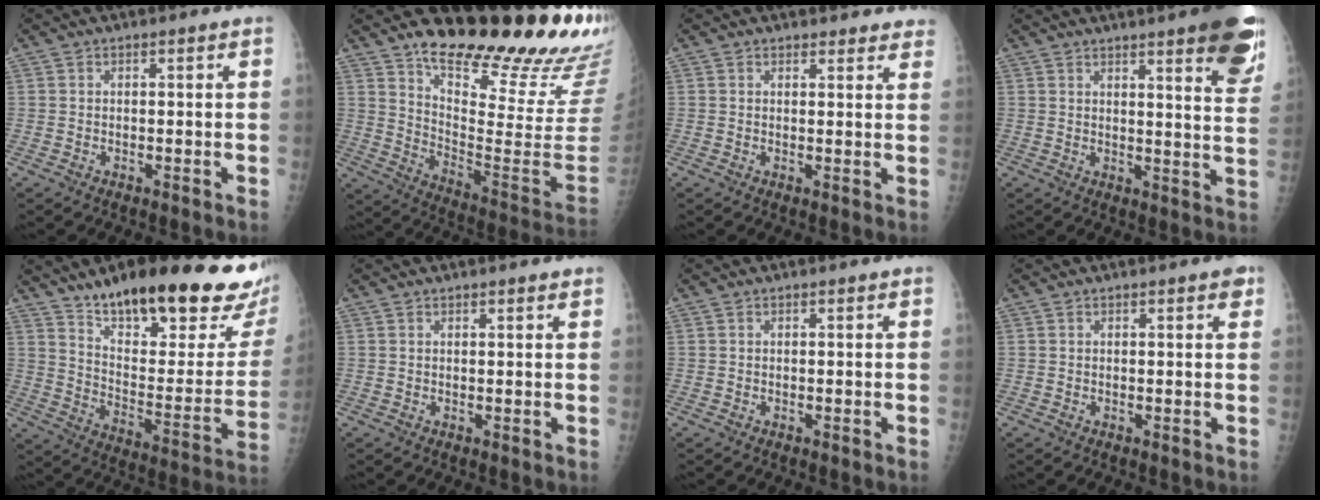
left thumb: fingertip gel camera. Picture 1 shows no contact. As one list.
[{"total": 24.0, "force": [20.1, 4.0, 12.5], "torque": [-0.156, -0.172, 0.283]}, {"total": 5.0, "force": [4.7, 1.7, 0.5], "torque": [0.028, -0.021, 0.035]}, {"total": 14.8, "force": [9.1, 2.5, 11.4], "torque": [-0.116, -0.042, 0.101]}, {"total": 30.4, "force": [20.6, 8.9, 20.5], "torque": [-0.260, -0.077, 0.304]}, {"total": 1.3, "force": [1.0, 0.3, 0.7], "torque": [-0.005, -0.001, 0.013]}, {"total": 0.0}, {"total": 1.8, "force": [1.0, 0.5, 1.4], "torque": [-0.016, -0.001, 0.010]}]